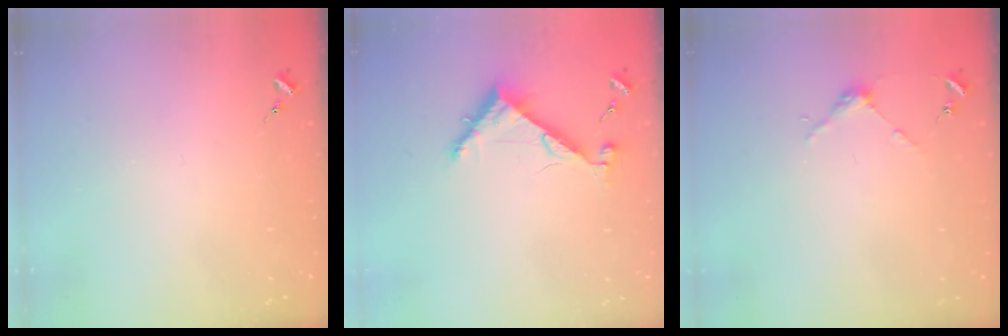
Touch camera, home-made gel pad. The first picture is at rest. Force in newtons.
{"total": 6.9, "press": 6.9, "slide": 0.6}
{"total": 3.7, "press": 3.7, "slide": 0.3}